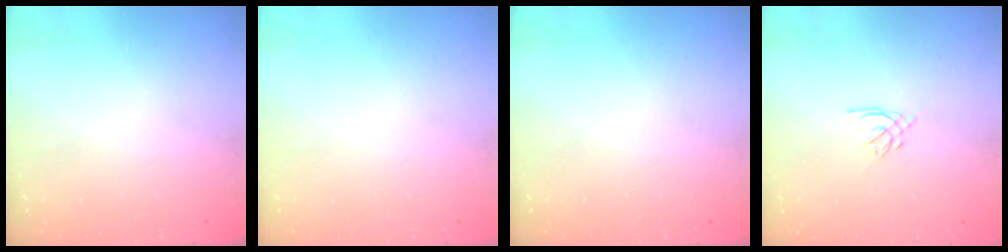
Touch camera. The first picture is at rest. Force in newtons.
{"total": 0.0}
{"total": 0.0}
{"total": 1.6, "press": 1.5, "slide": 0.5}